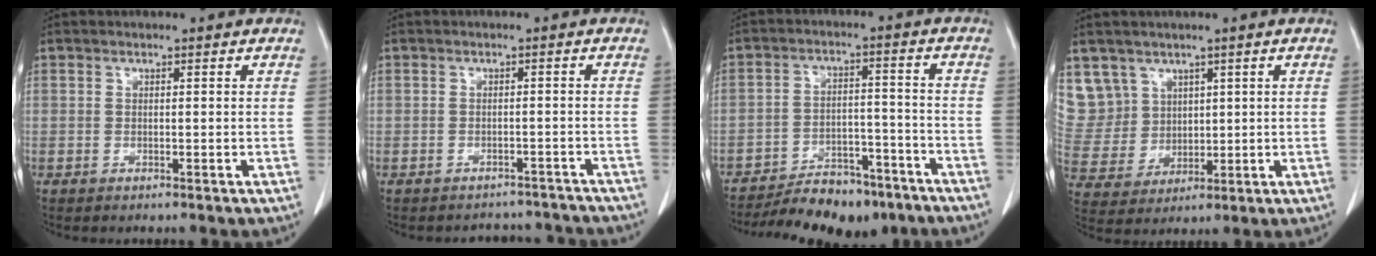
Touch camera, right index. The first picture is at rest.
{"total": 6.6, "force": [-6.1, 2.4, -0.5], "torque": [0.017, 0.024, -0.061]}
{"total": 13.3, "force": [-11.1, 5.0, 5.2], "torque": [-0.064, 0.018, -0.164]}
{"total": 10.3, "force": [5.5, 8.6, 0.7], "torque": [-0.033, 0.034, 0.135]}